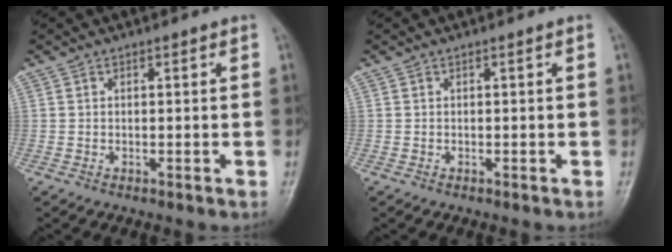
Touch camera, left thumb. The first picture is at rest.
{"total": 0.0}